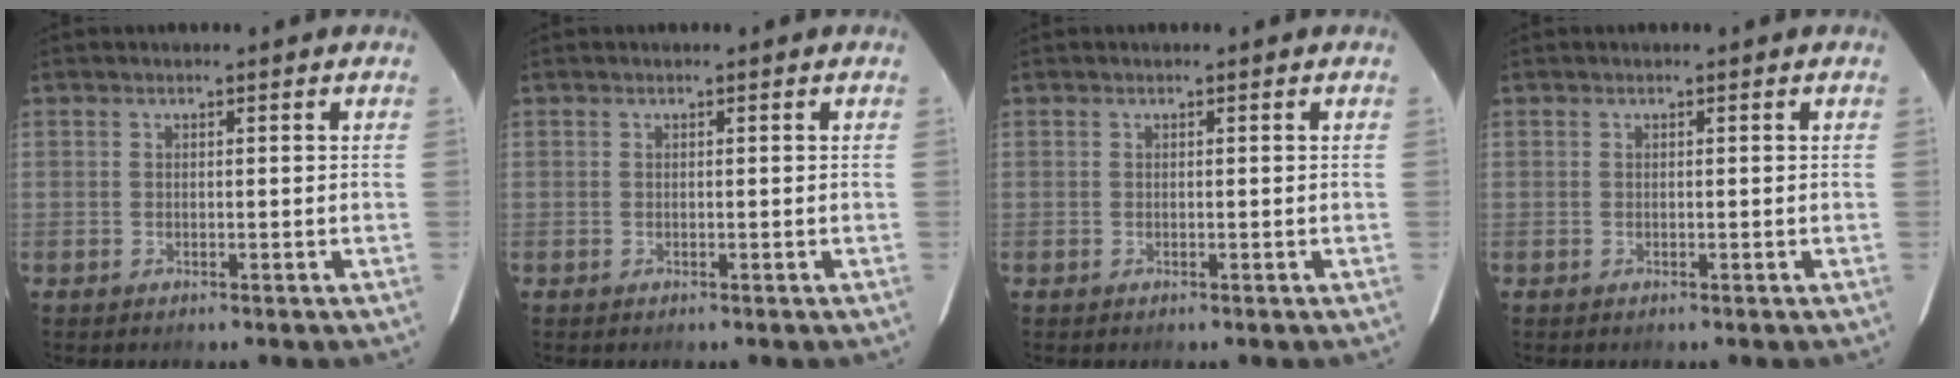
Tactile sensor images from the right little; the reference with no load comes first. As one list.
[{"total": 0.0}, {"total": 0.0}, {"total": 0.0}]